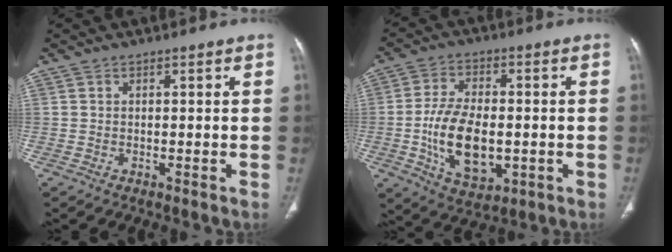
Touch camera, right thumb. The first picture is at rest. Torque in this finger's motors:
{"motor_torque": [0.86, 0.00, 1.50, -1.28, 0.15]}